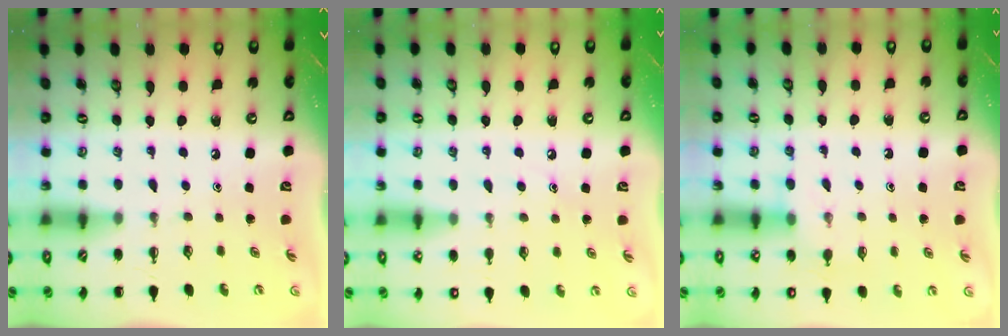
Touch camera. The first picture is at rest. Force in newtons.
{"total": 6.7, "press": 6.5, "slide": 1.7}
{"total": 7.5, "press": 7.4, "slide": 1.1}